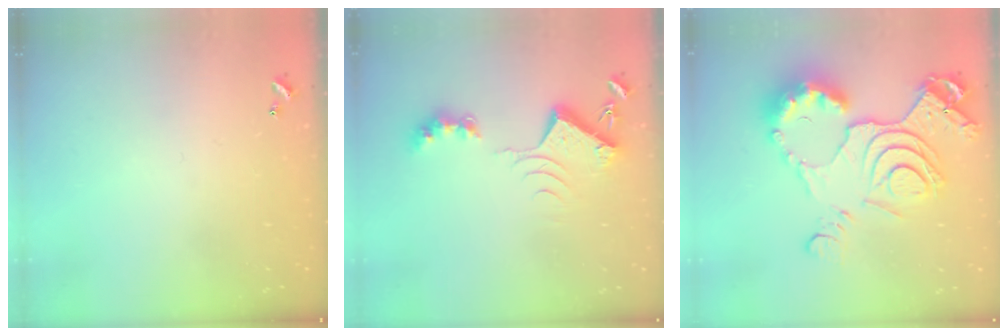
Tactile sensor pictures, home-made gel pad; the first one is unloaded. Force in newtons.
{"total": 8.7, "press": 8.6, "slide": 1.1}
{"total": 20.1, "press": 20.0, "slide": 2.4}